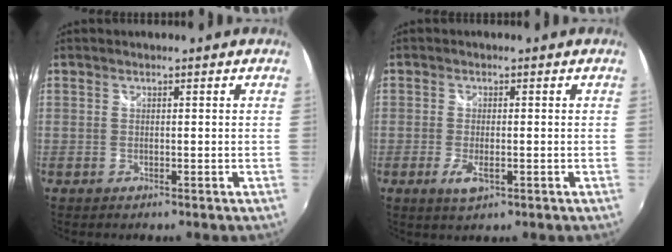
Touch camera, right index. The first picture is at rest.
{"total": 3.7, "force": [-1.4, 1.3, 3.2], "torque": [-0.065, -0.010, -0.024]}